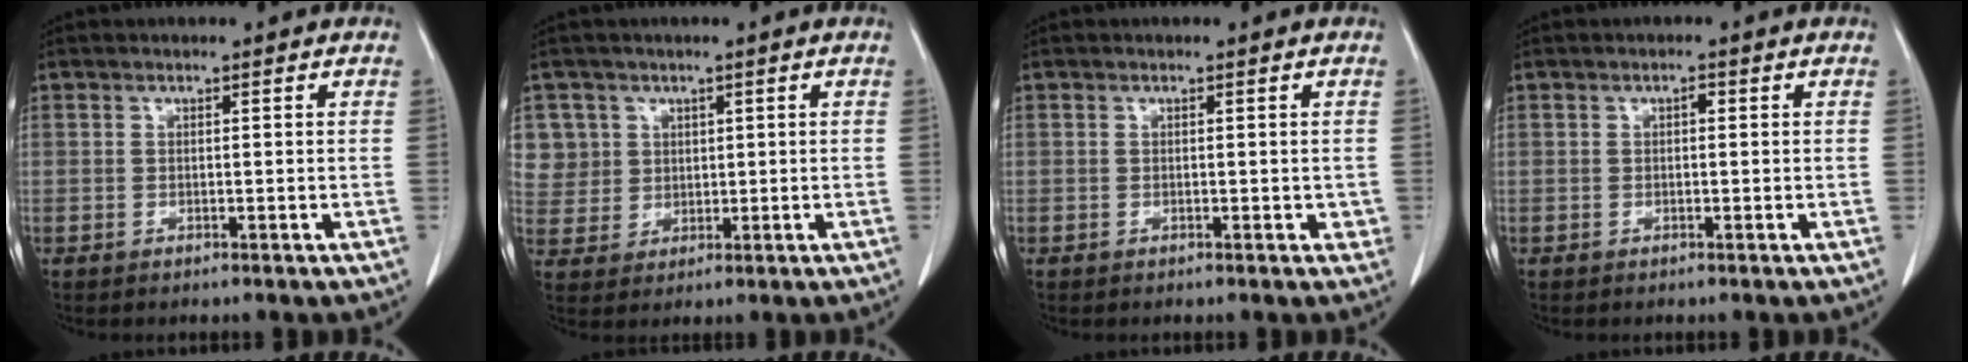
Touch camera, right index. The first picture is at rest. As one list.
[{"total": 6.7, "force": [2.4, 6.3, 0.0], "torque": [0.007, 0.015, 0.058]}, {"total": 1.3, "force": [-0.3, 0.8, 1.0], "torque": [-0.007, 0.001, -0.004]}, {"total": 0.9, "force": [0.1, 0.4, 0.8], "torque": [-0.010, 0.003, -0.001]}]